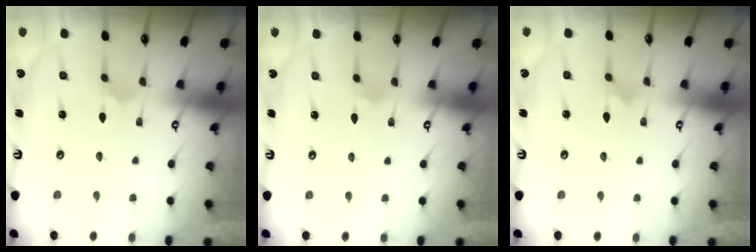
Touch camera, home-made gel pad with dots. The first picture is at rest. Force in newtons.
{"total": 1.7, "press": 1.7, "slide": 0.1}
{"total": 2.1, "press": 2.1, "slide": 0.0}